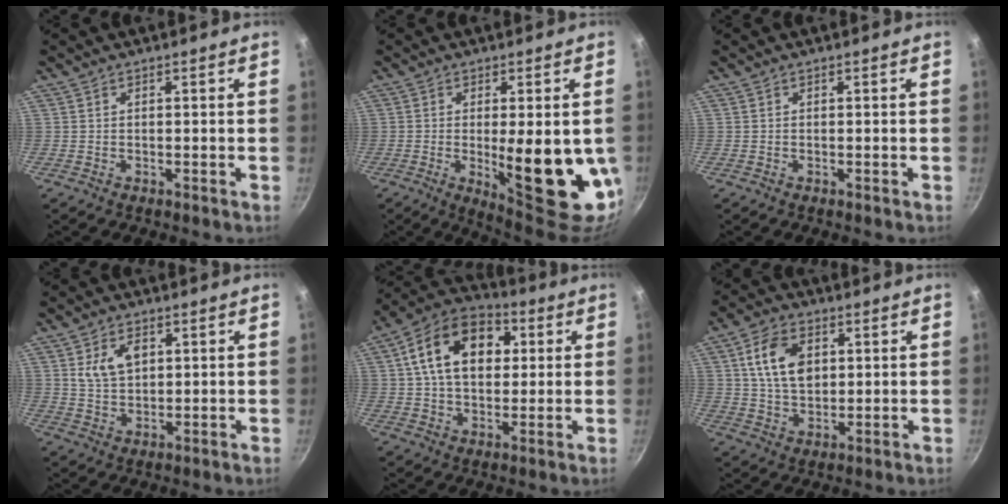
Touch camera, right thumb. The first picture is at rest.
{"total": 17.0, "force": [-2.3, 5.2, 16.0], "torque": [-0.199, -0.016, -0.017]}
{"total": 0.0}
{"total": 6.6, "force": [2.1, 4.2, 4.6], "torque": [-0.073, -0.010, 0.041]}
{"total": 17.3, "force": [4.0, 11.8, 12.1], "torque": [-0.174, 0.021, 0.050]}
{"total": 10.7, "force": [2.7, 7.1, 7.6], "torque": [-0.122, -0.004, 0.048]}